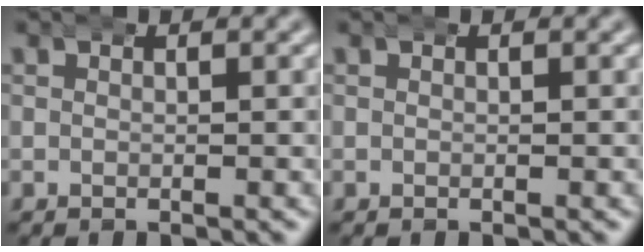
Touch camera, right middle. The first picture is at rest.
{"total": 0.0}